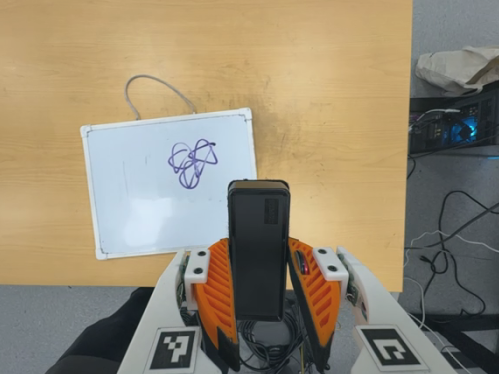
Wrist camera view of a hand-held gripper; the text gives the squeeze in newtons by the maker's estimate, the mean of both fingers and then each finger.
{"total": 3.7, "left": 2.2, "right": 5.3}